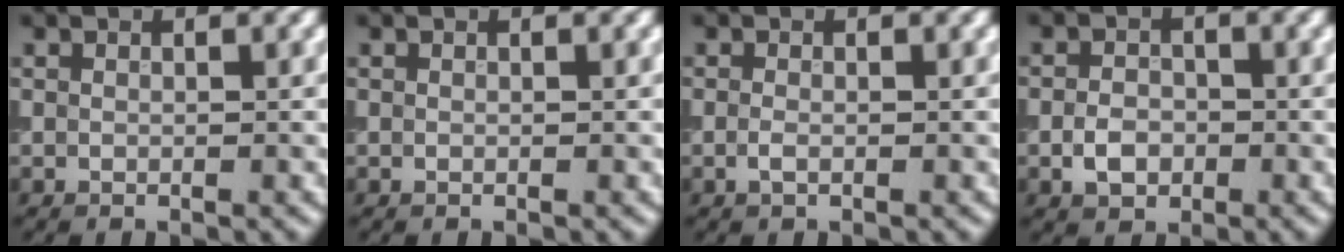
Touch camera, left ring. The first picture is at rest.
{"total": 0.0}
{"total": 0.9, "force": [-0.3, 0.5, 0.7], "torque": [-0.019, -0.003, -0.008]}
{"total": 2.6, "force": [-0.9, 1.9, 1.5], "torque": [-0.023, 0.001, -0.021]}